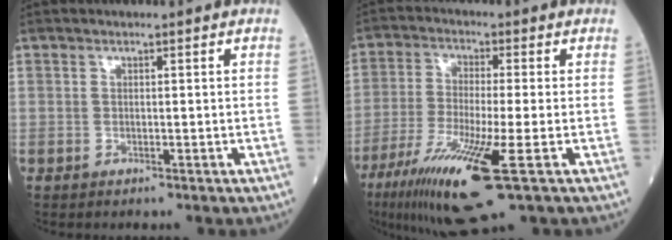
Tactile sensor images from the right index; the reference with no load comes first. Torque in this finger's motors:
{"motor_torque": [1.67, -0.48, 0.70, 0.21]}